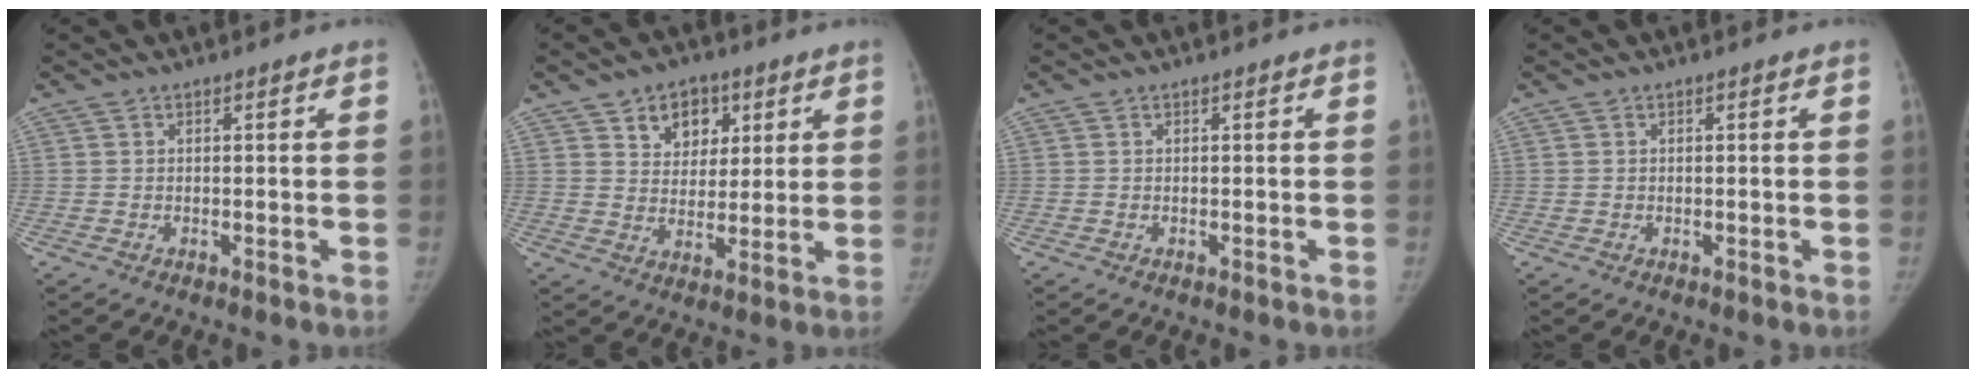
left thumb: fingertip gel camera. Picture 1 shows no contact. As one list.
[{"total": 8.6, "force": [4.3, 6.3, 3.9], "torque": [-0.021, -0.018, 0.068]}, {"total": 0.0}, {"total": 0.0}]